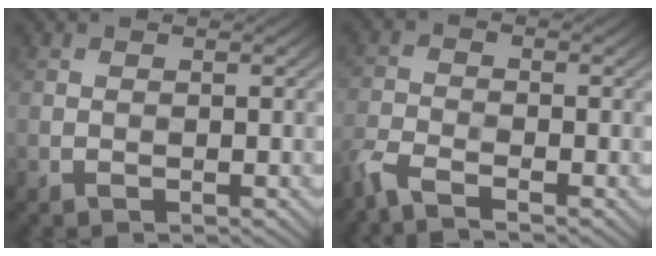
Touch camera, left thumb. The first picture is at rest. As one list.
[{"total": 4.0, "force": [-3.3, 1.0, 2.1], "torque": [-0.057, -0.014, -0.070]}]